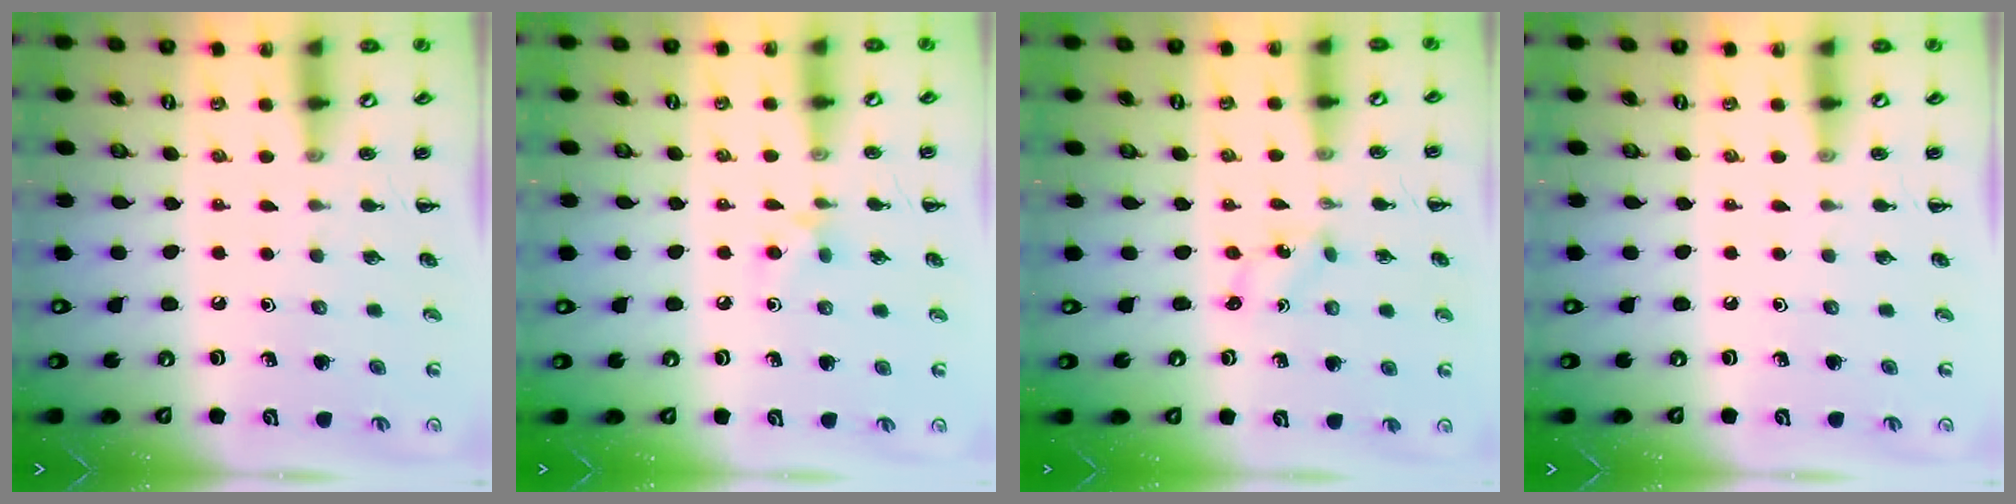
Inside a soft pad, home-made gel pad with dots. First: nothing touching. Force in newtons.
{"total": 5.1, "press": 4.8, "slide": 1.8}
{"total": 0.0}
{"total": 0.0}